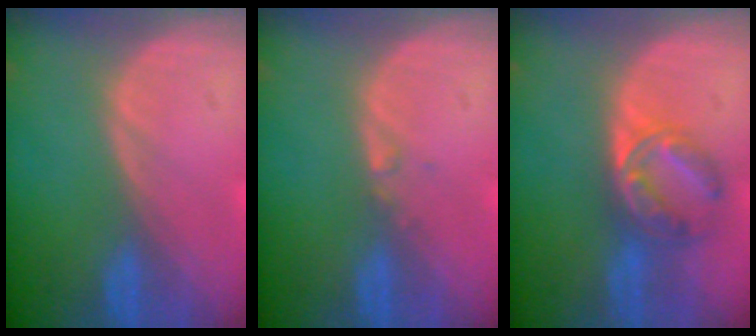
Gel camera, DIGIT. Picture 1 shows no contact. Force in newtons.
{"total": 0.6, "press": 0.6, "slide": 0.2}
{"total": 6.7, "press": 5.9, "slide": 3.0}